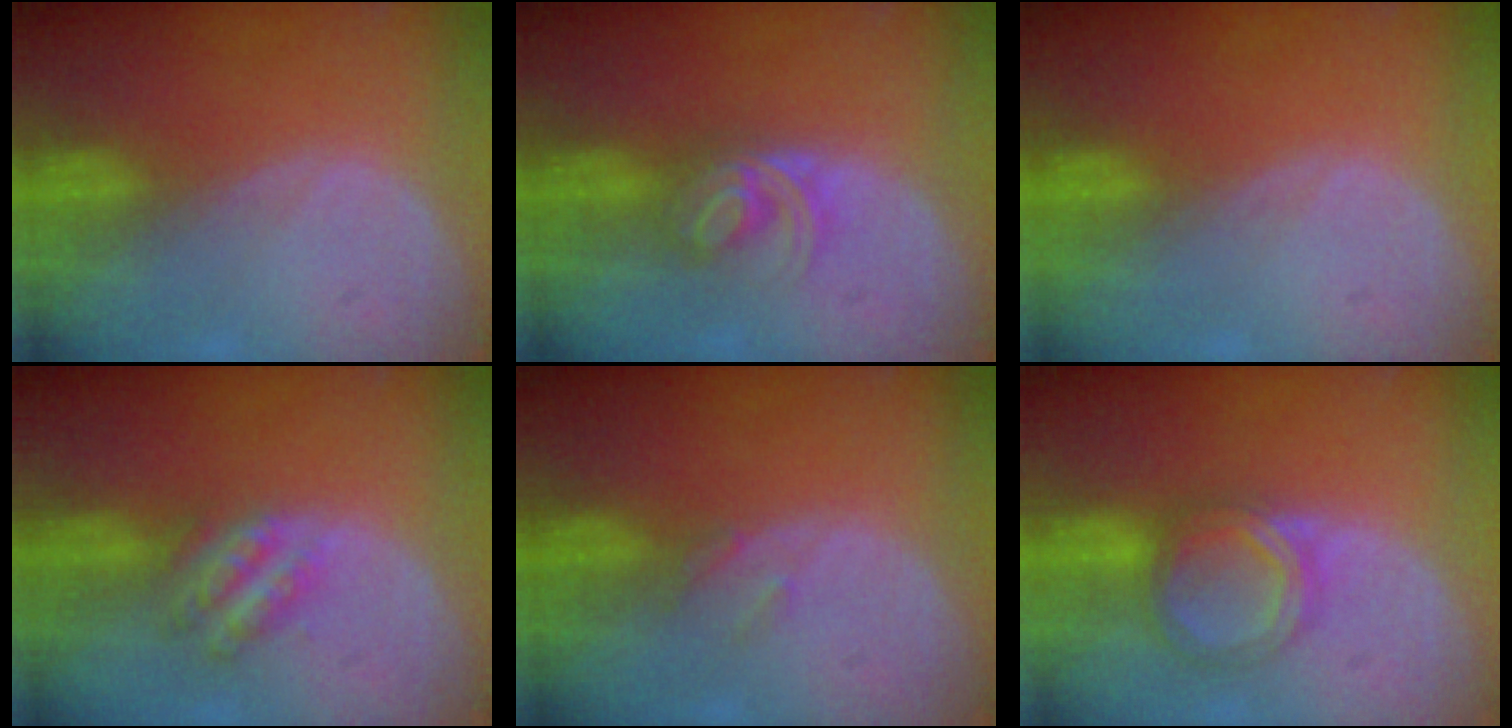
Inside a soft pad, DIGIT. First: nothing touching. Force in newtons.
{"total": 5.9, "press": 5.2, "slide": 2.9}
{"total": 0.0}
{"total": 5.4, "press": 5.0, "slide": 2.2}
{"total": 1.6, "press": 1.6, "slide": 0.2}
{"total": 5.7, "press": 5.7, "slide": 0.3}